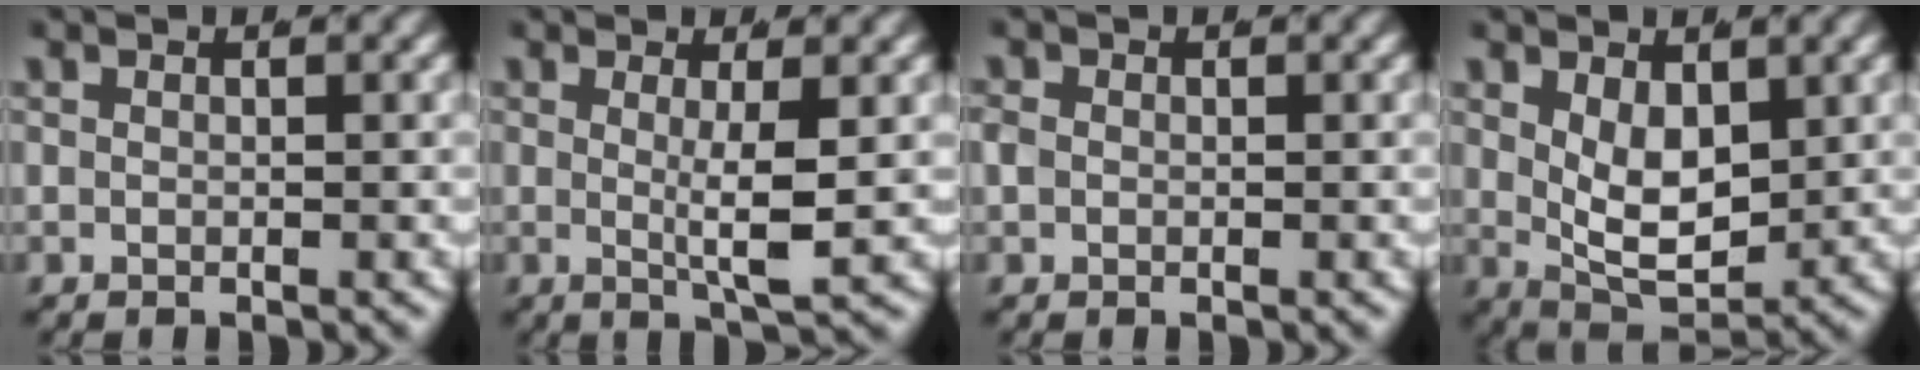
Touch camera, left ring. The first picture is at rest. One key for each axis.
{"total": 3.3, "fx": 0.2, "fy": 0.0, "fz": 3.3, "tx": -0.057, "ty": -0.016, "tz": 0.009}
{"total": 1.1, "fx": -0.2, "fy": 1.0, "fz": 0.5, "tx": -0.022, "ty": -0.006, "tz": 0.002}
{"total": 6.0, "fx": 0.4, "fy": 3.9, "fz": 4.5, "tx": -0.079, "ty": -0.027, "tz": 0.019}